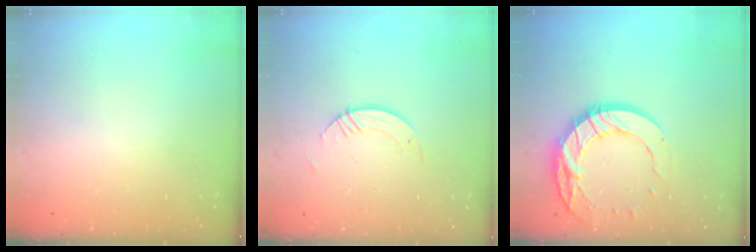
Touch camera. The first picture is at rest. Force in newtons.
{"total": 3.2, "press": 3.2, "slide": 0.3}
{"total": 14.4, "press": 14.4, "slide": 0.7}